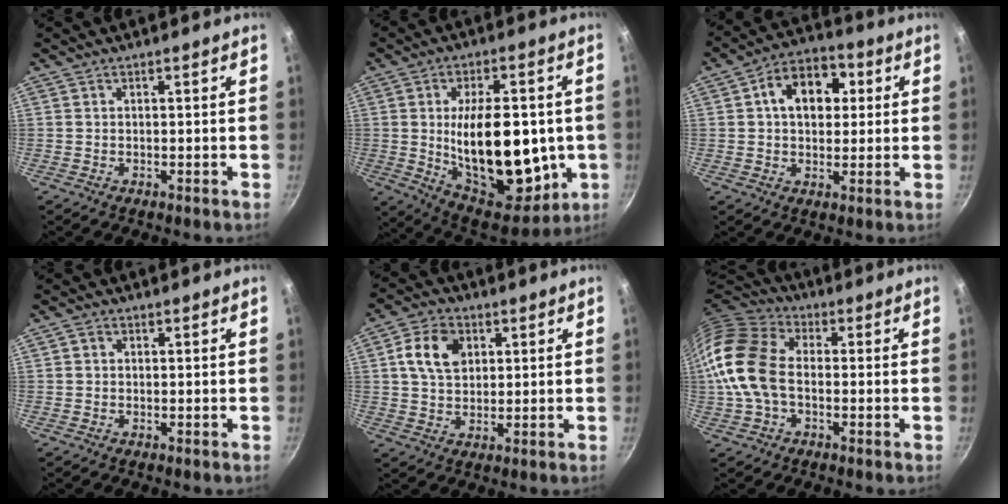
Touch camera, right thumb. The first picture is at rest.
{"total": 24.3, "force": [-1.2, 12.7, 20.7], "torque": [-0.279, -0.017, -0.001]}
{"total": 11.8, "force": [2.5, 8.3, 8.0], "torque": [-0.083, 0.014, 0.026]}
{"total": 1.4, "force": [0.3, 1.2, 0.6], "torque": [-0.009, 0.004, 0.002]}
{"total": 9.2, "force": [2.6, 6.5, 5.9], "torque": [-0.092, 0.006, 0.041]}
{"total": 15.9, "force": [-1.0, 10.8, 11.7], "torque": [-0.218, 0.032, -0.036]}